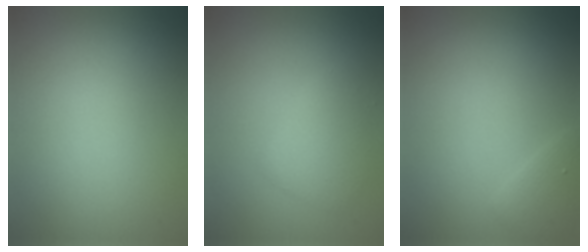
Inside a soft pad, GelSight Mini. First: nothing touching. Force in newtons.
{"total": 2.4, "press": 2.4, "slide": 0.1}
{"total": 1.4, "press": 1.4, "slide": 0.1}